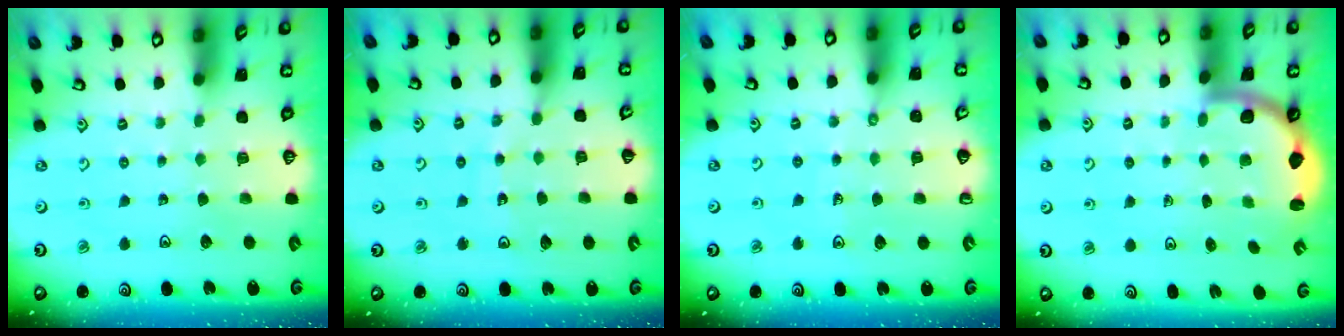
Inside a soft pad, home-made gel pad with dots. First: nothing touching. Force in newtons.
{"total": 9.0, "press": 9.0, "slide": 1.0}
{"total": 3.4, "press": 3.2, "slide": 1.4}
{"total": 2.6, "press": 2.5, "slide": 0.6}